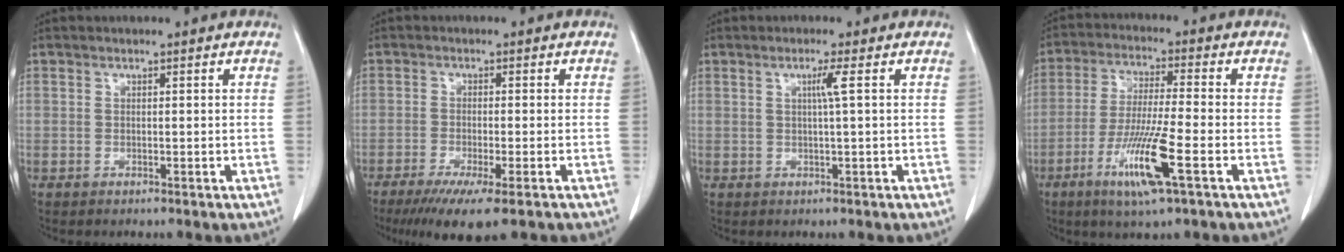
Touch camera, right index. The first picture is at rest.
{"total": 9.0, "force": [-6.3, 0.8, 6.4], "torque": [-0.093, -0.022, -0.096]}
{"total": 2.1, "force": [0.5, -0.7, 1.9], "torque": [-0.039, -0.003, 0.010]}
{"total": 10.9, "force": [-4.6, 0.0, 9.9], "torque": [-0.194, -0.021, -0.088]}